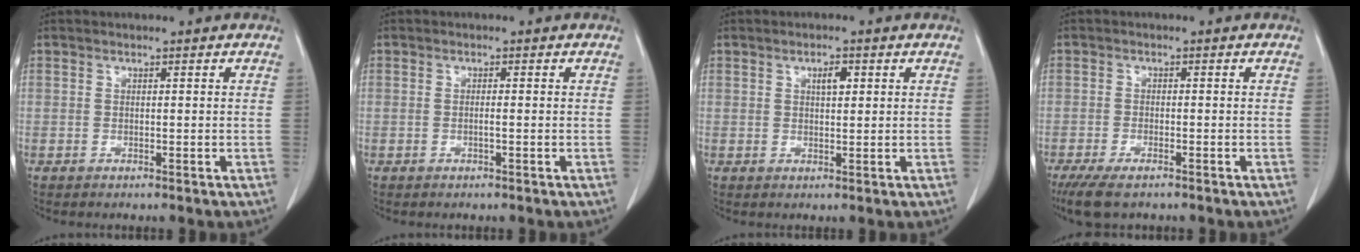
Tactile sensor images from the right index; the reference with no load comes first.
{"total": 0.7, "force": [-0.1, 0.0, 0.7], "torque": [-0.012, 0.001, 0.001]}
{"total": 2.1, "force": [0.8, 0.8, 1.8], "torque": [-0.030, -0.001, 0.014]}
{"total": 5.9, "force": [-4.4, 1.7, 3.6], "torque": [-0.062, -0.013, -0.073]}